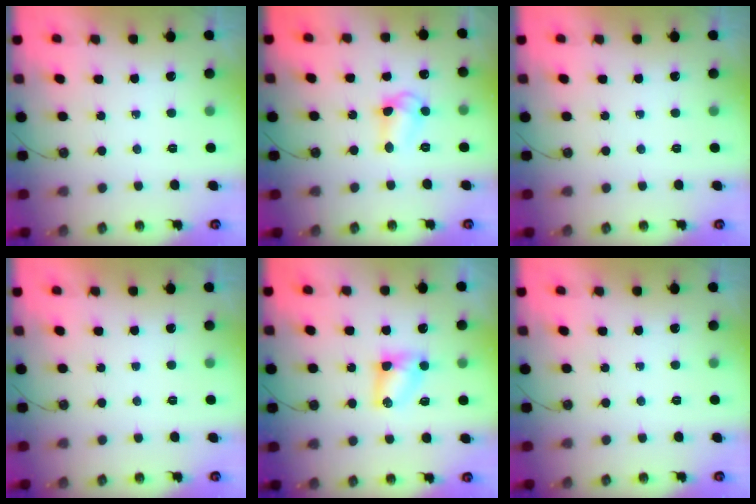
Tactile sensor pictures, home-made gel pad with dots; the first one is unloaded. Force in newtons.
{"total": 8.0, "press": 8.0, "slide": 0.7}
{"total": 0.0}
{"total": 0.0}
{"total": 4.6, "press": 4.5, "slide": 0.4}
{"total": 0.0}